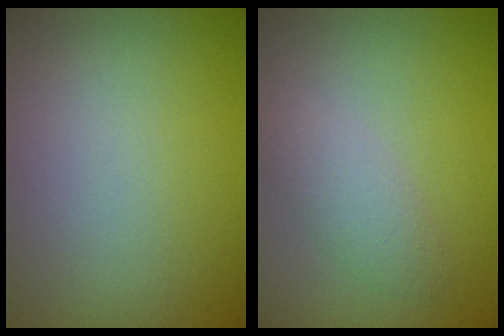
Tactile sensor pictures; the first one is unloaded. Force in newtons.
{"total": 2.2, "press": 2.2, "slide": 0.2}